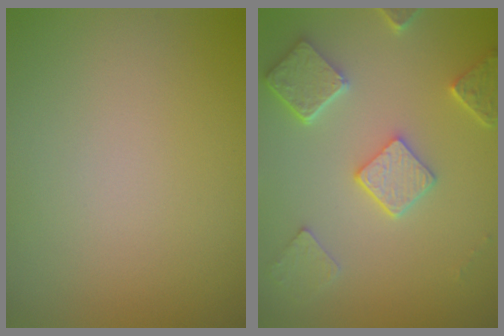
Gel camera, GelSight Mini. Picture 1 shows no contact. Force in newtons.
{"total": 4.8, "press": 3.9, "slide": 2.9}